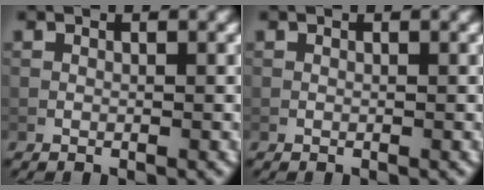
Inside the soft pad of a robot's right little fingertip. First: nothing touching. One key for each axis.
{"total": 0.0}